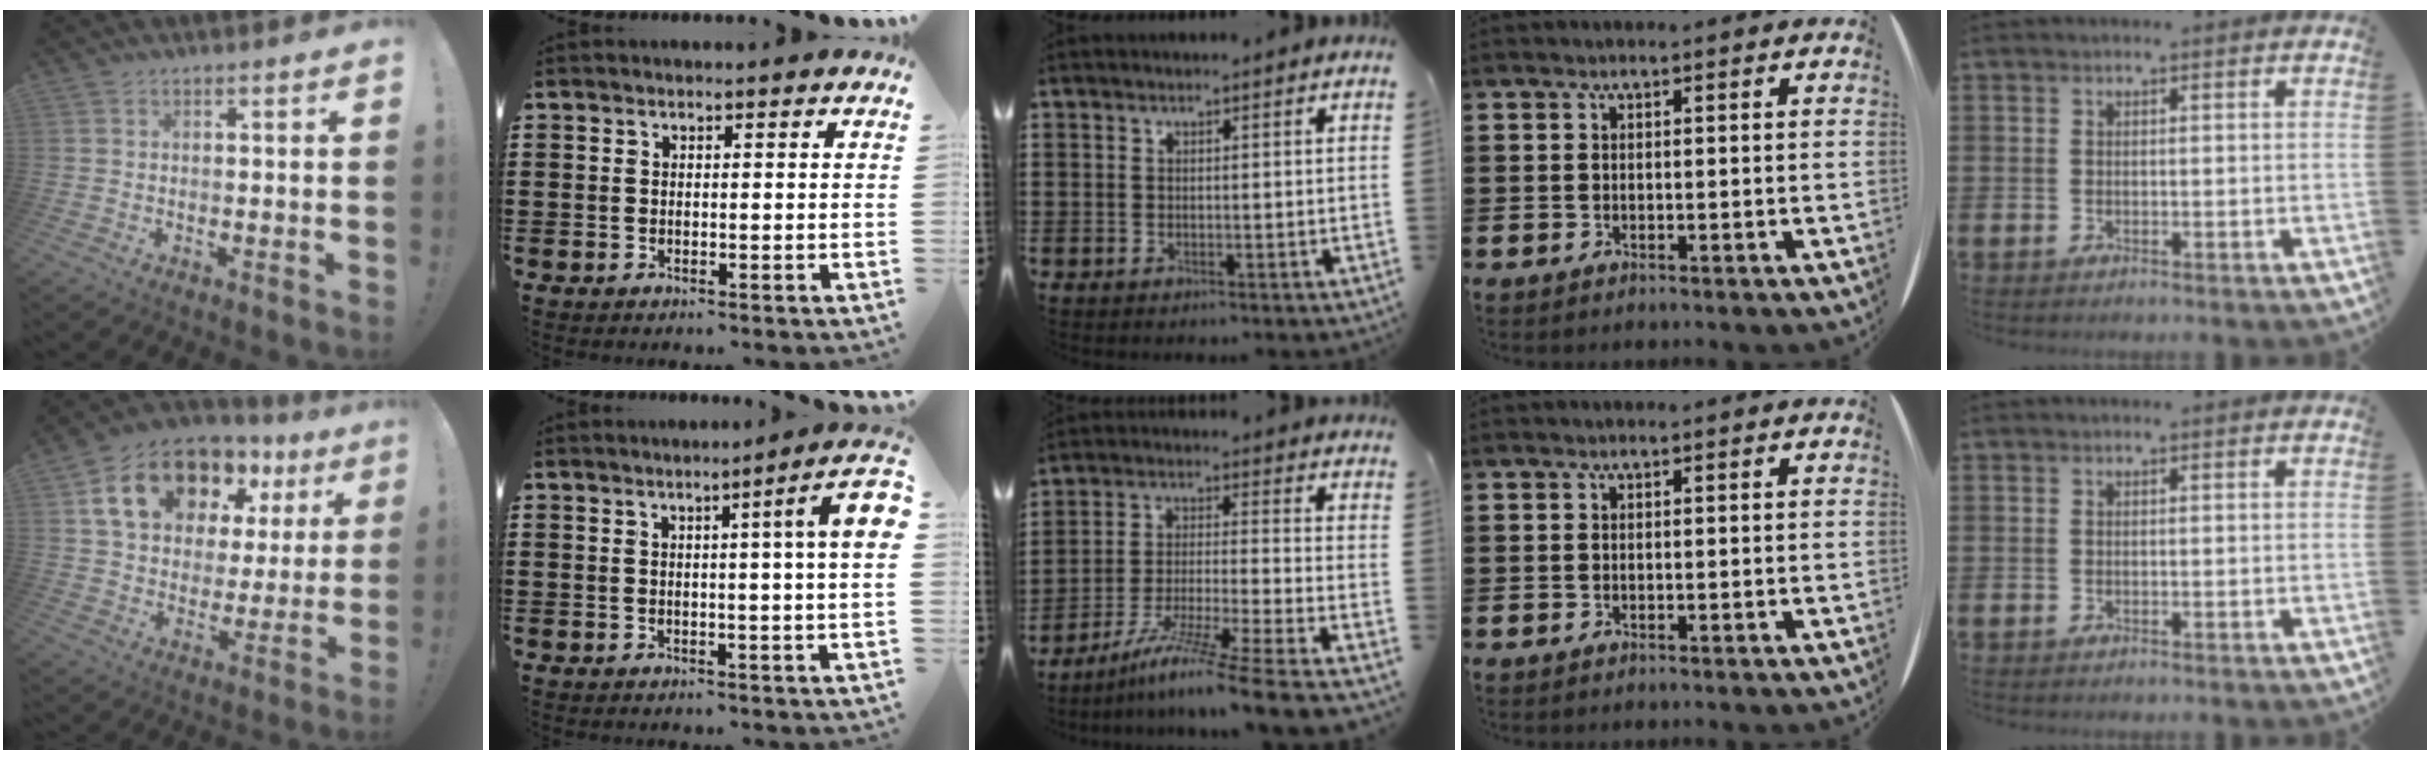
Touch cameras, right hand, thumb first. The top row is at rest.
{"thumb": {"total": 18.9, "force": [10.4, 12.0, 10.3], "torque": [-0.170, -0.043, 0.199]}, "index": {"total": 6.2, "force": [1.4, -0.1, 6.0], "torque": [-0.096, -0.013, 0.017]}, "middle": {"total": 10.8, "force": [-8.7, -1.0, 6.2], "torque": [-0.110, -0.003, -0.174]}}